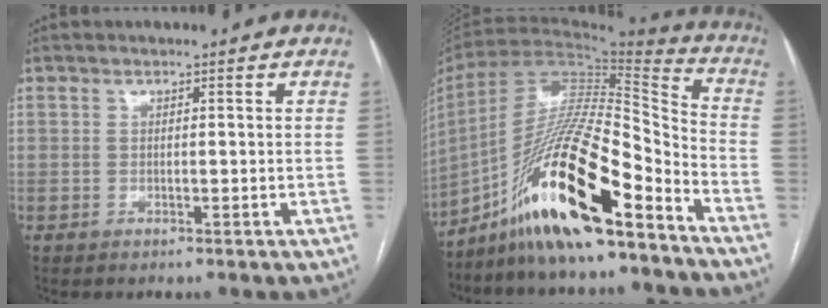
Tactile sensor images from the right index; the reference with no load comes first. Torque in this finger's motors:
{"motor_torque": [1.54, -0.60, 0.40, 0.07]}